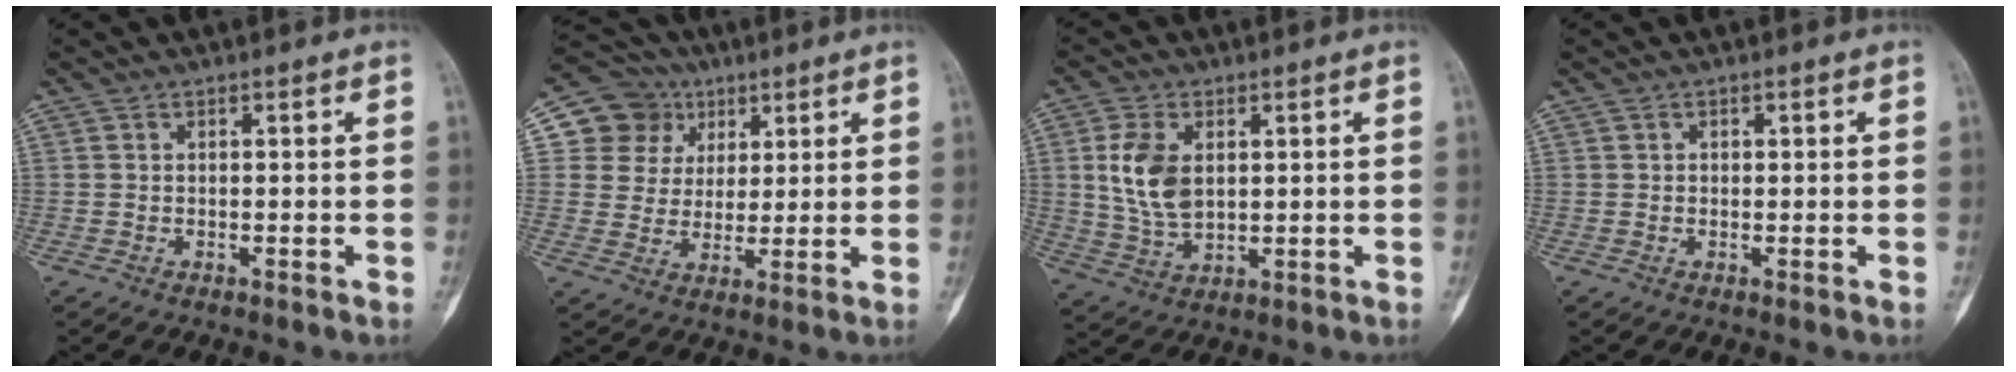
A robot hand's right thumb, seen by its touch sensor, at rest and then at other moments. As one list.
[{"total": 10.7, "force": [4.3, 9.7, 1.5], "torque": [0.017, -0.004, 0.073]}, {"total": 9.7, "force": [2.0, 5.9, 7.5], "torque": [-0.144, -0.009, 0.047]}, {"total": 0.6, "force": [0.2, 0.5, 0.2], "torque": [0.001, 0.001, 0.002]}]